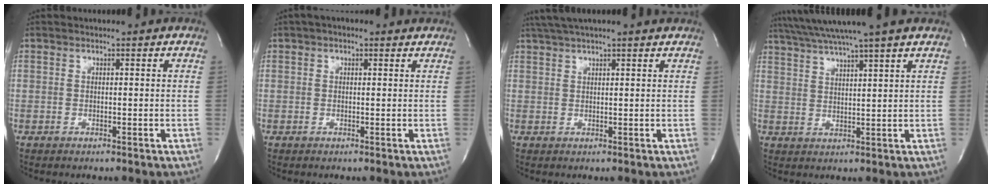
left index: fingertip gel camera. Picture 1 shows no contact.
{"total": 1.7, "force": [0.6, 1.1, 1.1], "torque": [-0.018, 0.017, 0.005]}
{"total": 8.9, "force": [7.6, 0.5, 4.8], "torque": [-0.082, 0.033, 0.104]}
{"total": 11.9, "force": [10.0, -0.9, 6.4], "torque": [-0.120, 0.023, 0.147]}